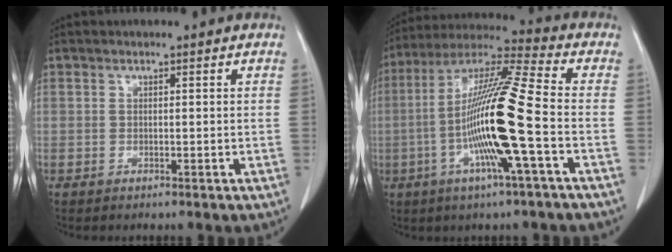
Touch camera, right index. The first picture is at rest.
{"total": 16.6, "force": [-3.7, -0.4, 16.2], "torque": [-0.315, -0.001, -0.081]}